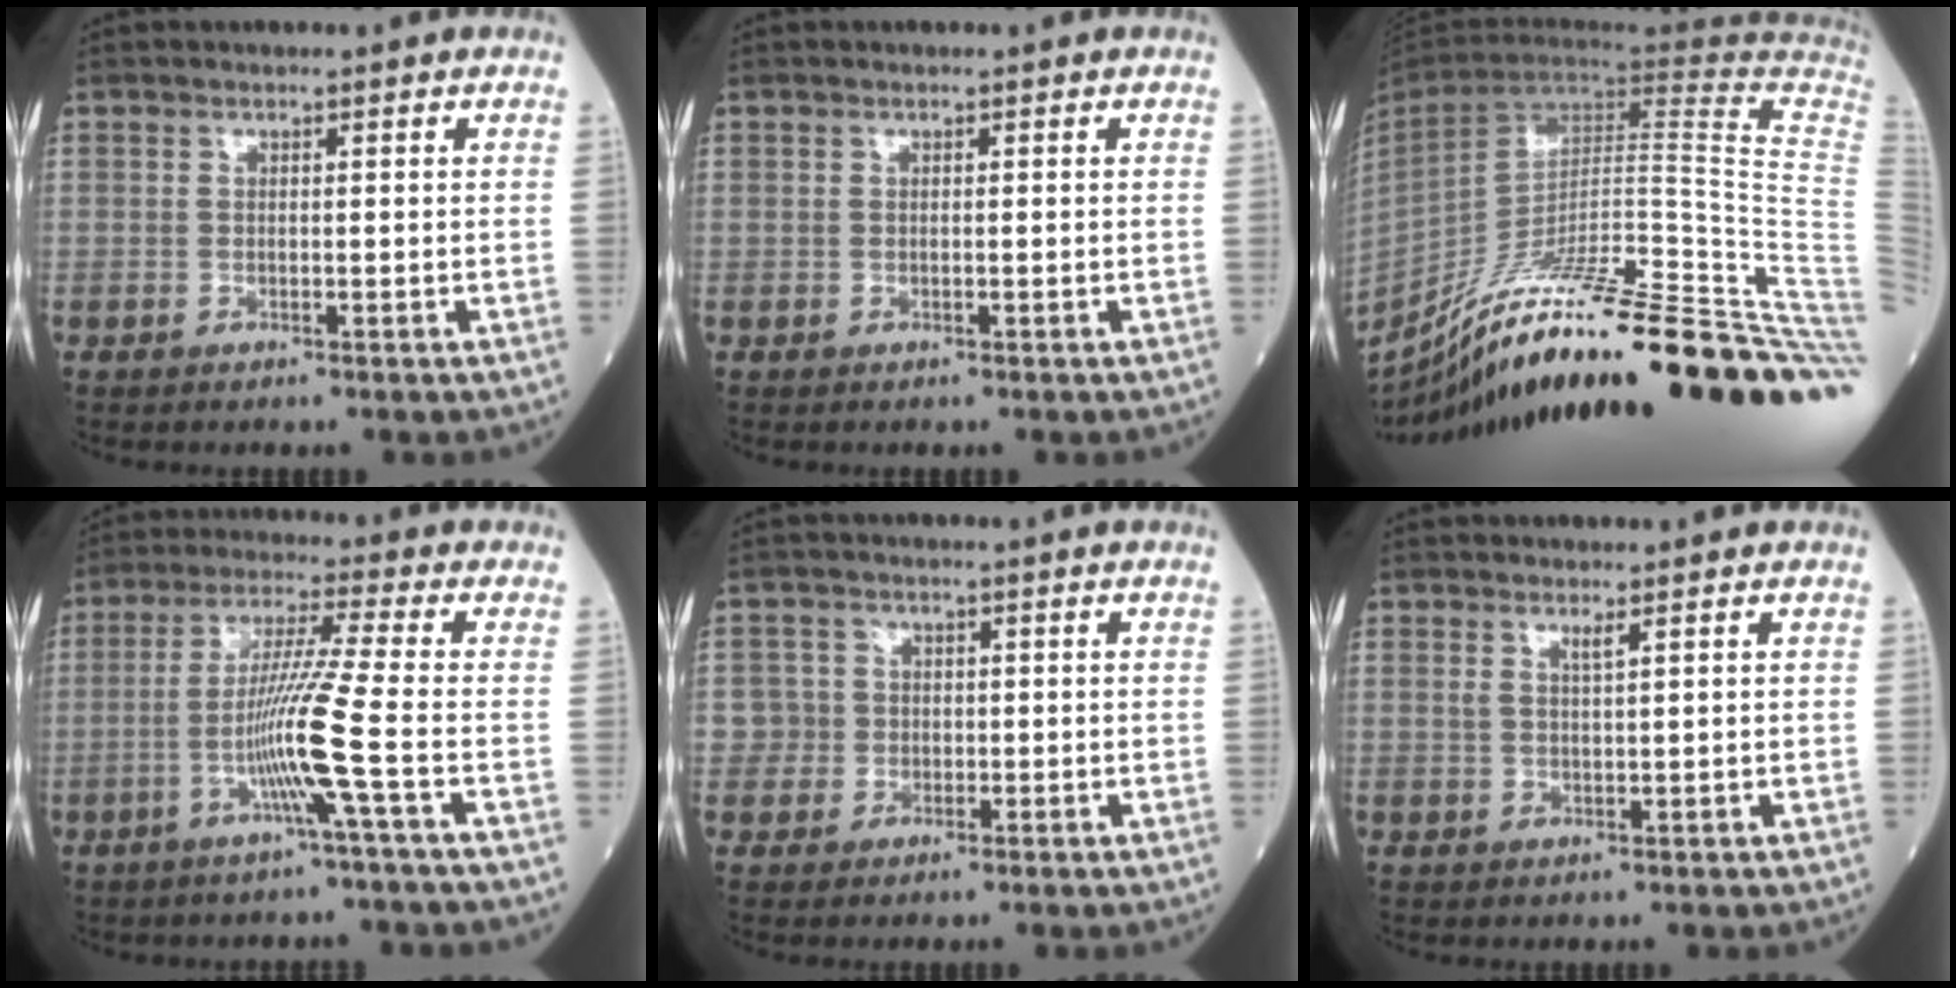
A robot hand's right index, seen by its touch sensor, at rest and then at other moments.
{"total": 0.0}
{"total": 36.5, "force": [-24.9, -1.2, 26.6], "torque": [-0.242, -0.041, -0.365]}
{"total": 9.2, "force": [-2.8, -2.3, 8.4], "torque": [-0.165, -0.007, -0.058]}
{"total": 3.0, "force": [-0.6, 2.9, 0.8], "torque": [-0.006, 0.011, -0.017]}
{"total": 1.3, "force": [0.9, -0.1, 1.0], "torque": [-0.020, -0.004, 0.017]}